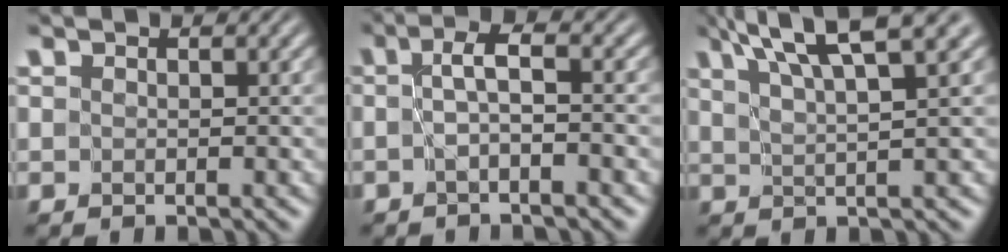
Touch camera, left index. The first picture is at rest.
{"total": 2.1, "force": [-0.5, -0.3, 2.1], "torque": [-0.039, 0.001, -0.007]}
{"total": 6.8, "force": [4.7, 0.7, 4.9], "torque": [-0.072, 0.018, 0.081]}